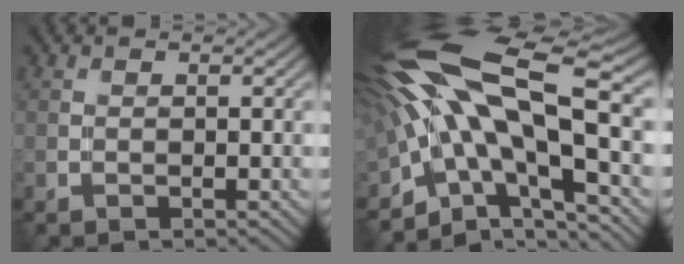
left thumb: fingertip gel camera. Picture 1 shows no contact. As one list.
[{"total": 18.0, "force": [-1.3, 7.5, 16.3], "torque": [-0.295, 0.008, -0.032]}]